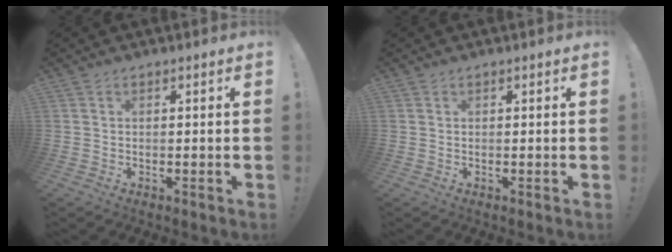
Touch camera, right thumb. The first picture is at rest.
{"total": 0.0}